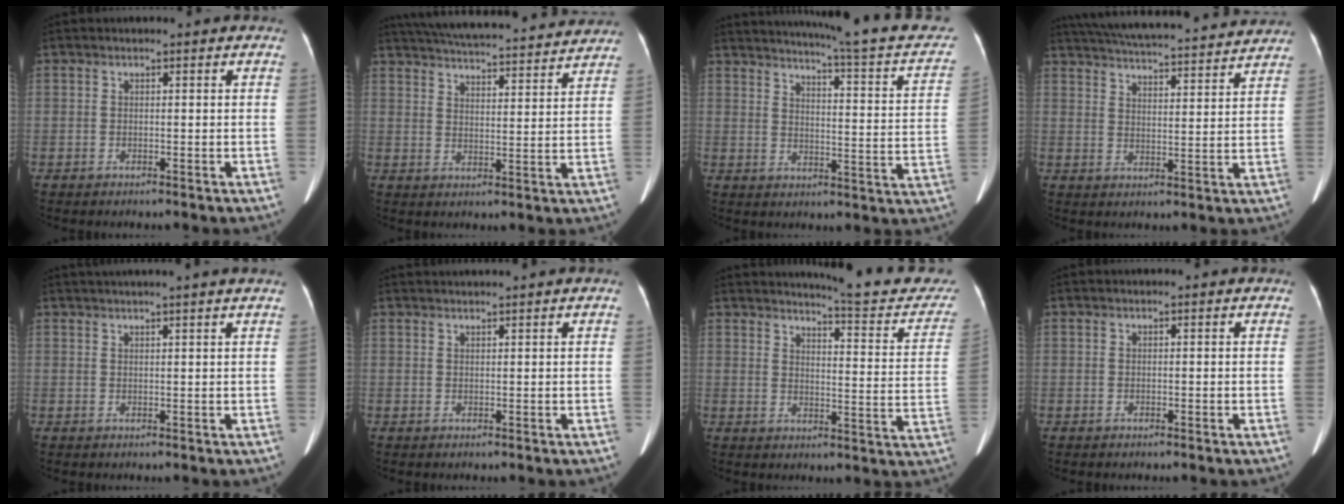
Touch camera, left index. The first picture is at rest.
{"total": 24.7, "force": [22.7, 3.4, 9.1], "torque": [-0.159, 0.010, 0.302]}
{"total": 21.3, "force": [18.5, 1.3, 10.4], "torque": [-0.138, -0.040, 0.216]}
{"total": 23.9, "force": [21.9, 3.0, 9.0], "torque": [-0.159, 0.014, 0.296]}
{"total": 6.3, "force": [5.3, -1.4, 3.1], "torque": [-0.036, 0.025, 0.065]}
{"total": 2.4, "force": [2.2, -0.8, 0.8], "torque": [-0.008, 0.020, 0.044]}
{"total": 15.6, "force": [14.9, 1.5, 4.4], "torque": [-0.039, -0.070, 0.161]}
{"total": 0.0}